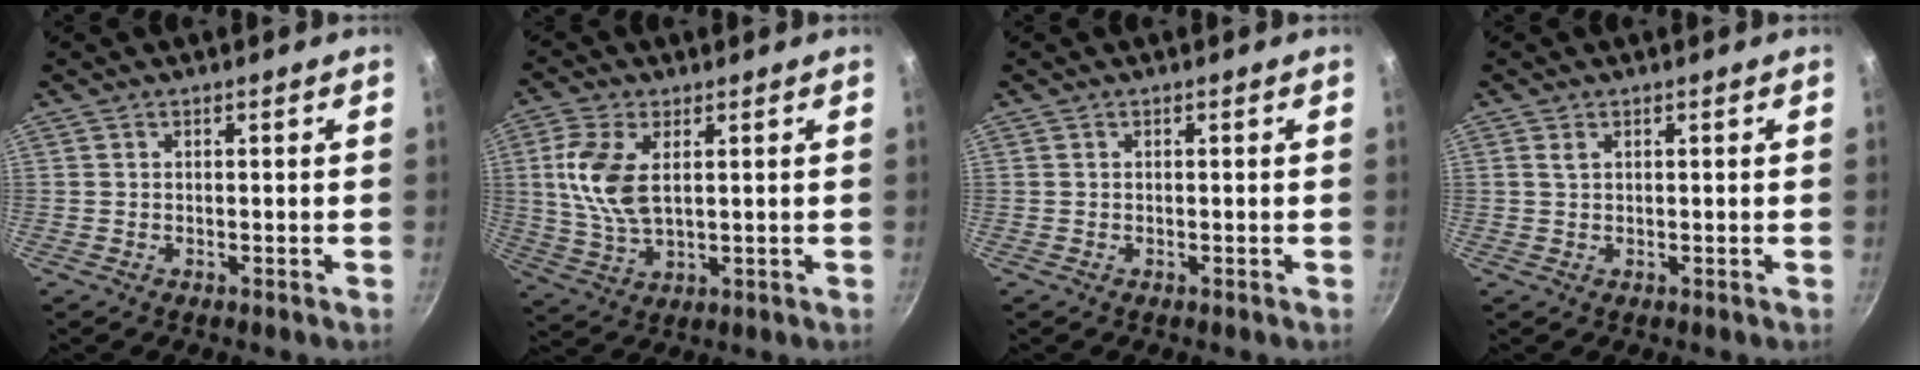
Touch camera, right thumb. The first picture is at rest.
{"total": 10.0, "force": [2.1, 5.4, 8.2], "torque": [-0.170, -0.005, 0.045]}
{"total": 0.0}
{"total": 1.2, "force": [0.5, 0.7, 0.8], "torque": [-0.014, 0.001, 0.010]}